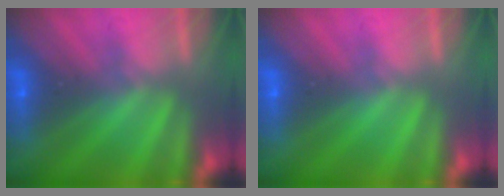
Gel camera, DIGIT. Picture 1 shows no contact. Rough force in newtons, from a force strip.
{"total": 0.0}